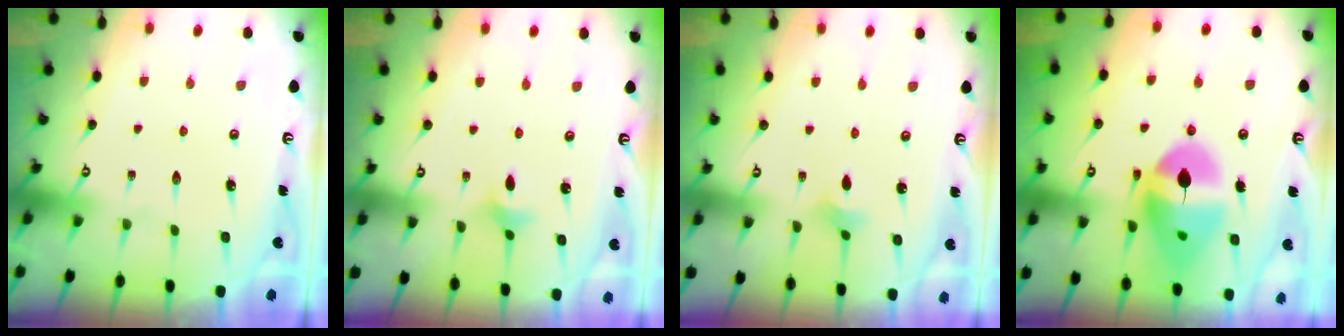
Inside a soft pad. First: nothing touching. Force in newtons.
{"total": 2.9, "press": 2.9, "slide": 0.6}
{"total": 2.8, "press": 2.7, "slide": 0.6}
{"total": 16.0, "press": 15.9, "slide": 1.9}